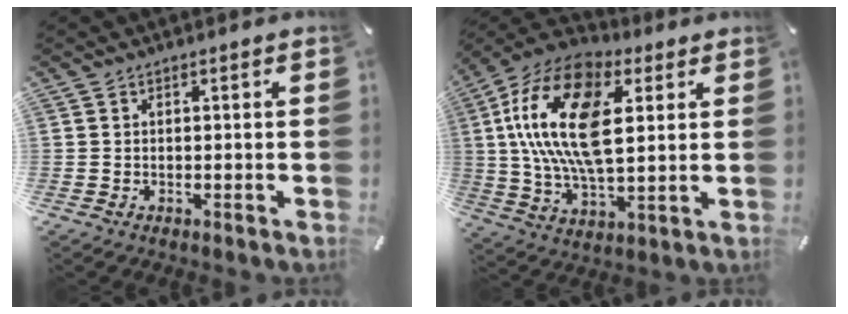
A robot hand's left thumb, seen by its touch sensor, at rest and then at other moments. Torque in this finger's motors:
{"motor_torque": [2.37, 1.86, 1.72, -1.04, 1.05]}